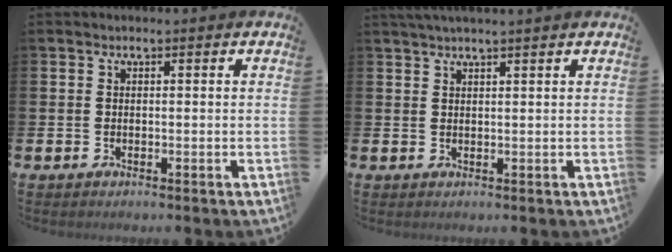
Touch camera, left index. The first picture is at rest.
{"total": 1.6, "force": [1.5, -0.3, 0.6], "torque": [-0.018, 0.001, 0.029]}